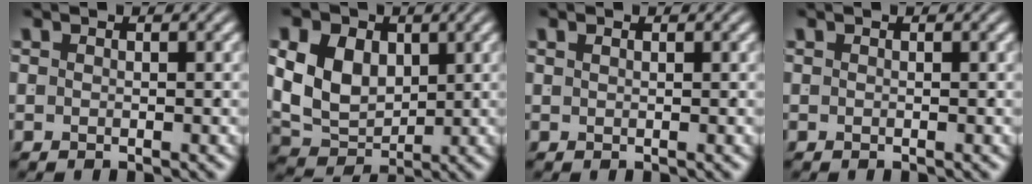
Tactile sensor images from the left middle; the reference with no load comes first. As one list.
[{"total": 8.9, "force": [0.7, 7.3, 5.1], "torque": [-0.112, -0.024, 0.020]}, {"total": 0.7, "force": [0.3, -0.6, 0.1], "torque": [0.011, 0.000, 0.011]}, {"total": 0.0}]